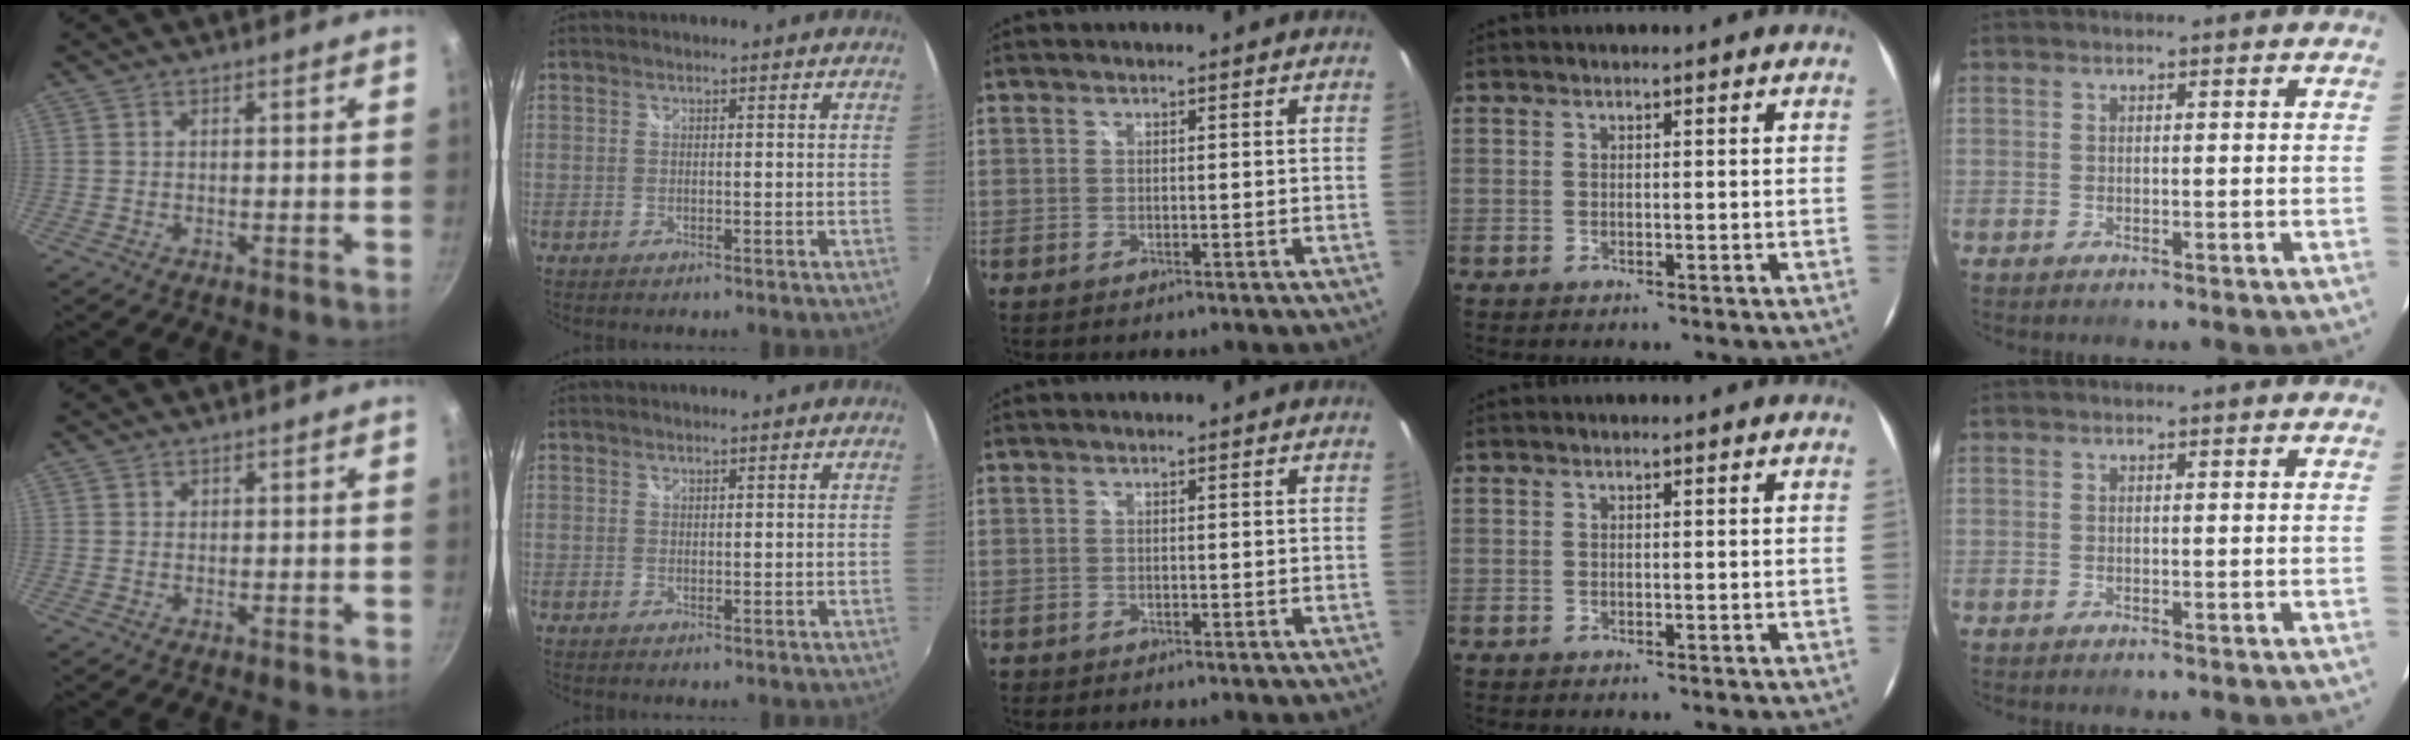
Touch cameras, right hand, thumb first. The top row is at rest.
{"thumb": {"total": 0.5, "force": [0.3, 0.4, 0.0], "torque": [0.005, 0.000, 0.003]}, "middle": {"total": 0.8, "force": [-0.6, 0.5, 0.0], "torque": [-0.005, -0.001, -0.011]}}